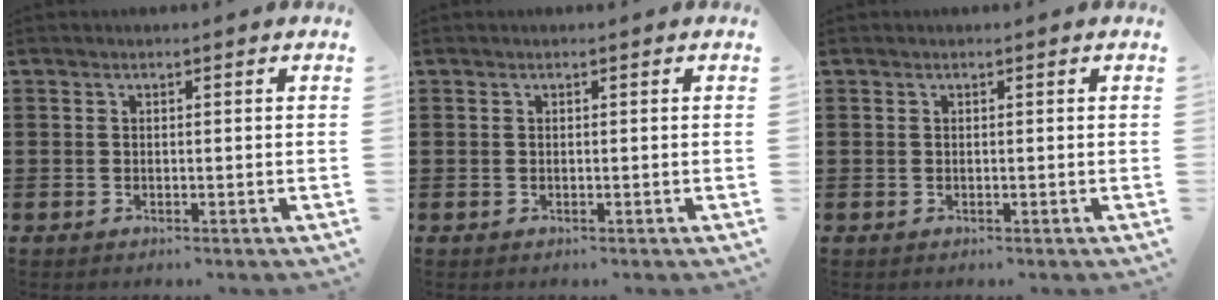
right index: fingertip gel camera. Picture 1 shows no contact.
{"total": 0.0}
{"total": 0.0}